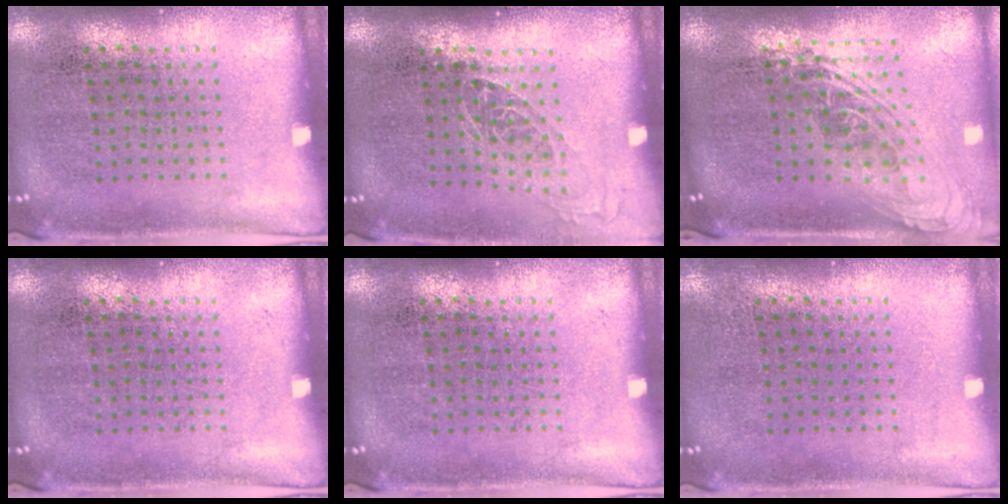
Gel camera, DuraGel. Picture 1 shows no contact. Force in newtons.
{"total": 1.1, "press": 0.9, "slide": 0.6}
{"total": 2.2, "press": 1.6, "slide": 1.4}
{"total": 0.0}
{"total": 0.0}
{"total": 0.0}